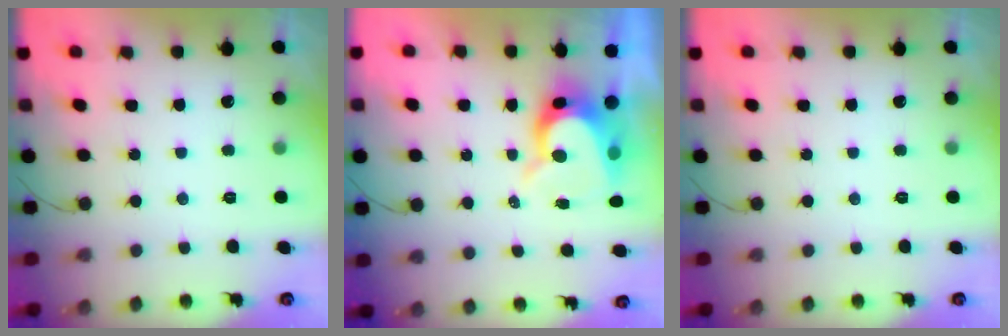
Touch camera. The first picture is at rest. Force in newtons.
{"total": 8.4, "press": 8.4, "slide": 0.5}
{"total": 0.0}